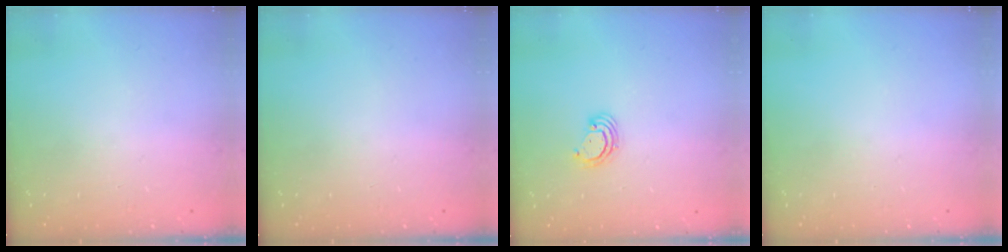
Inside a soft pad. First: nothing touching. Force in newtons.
{"total": 0.0}
{"total": 3.5, "press": 3.5, "slide": 0.1}
{"total": 0.0}